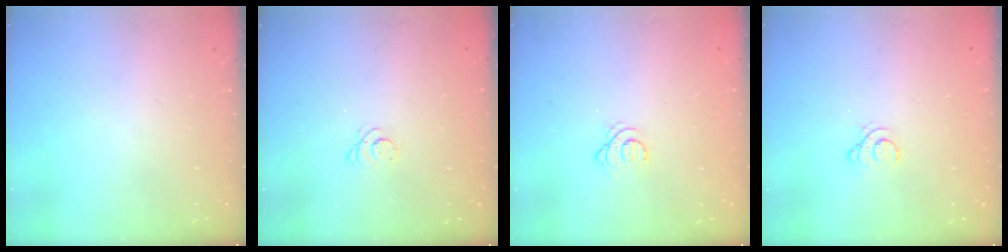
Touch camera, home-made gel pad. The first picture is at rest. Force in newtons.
{"total": 2.6, "press": 2.6, "slide": 0.3}
{"total": 3.2, "press": 3.1, "slide": 0.5}
{"total": 2.1, "press": 2.1, "slide": 0.2}